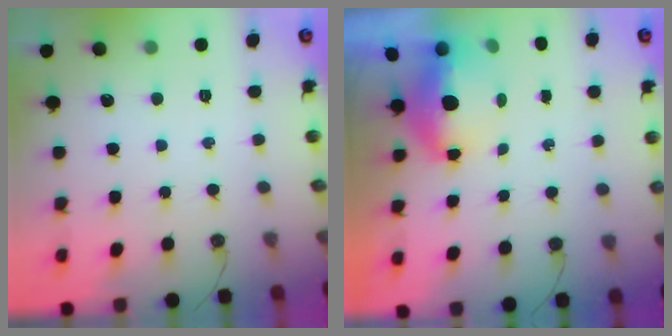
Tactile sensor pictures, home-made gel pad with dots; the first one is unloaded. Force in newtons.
{"total": 6.2, "press": 6.1, "slide": 0.8}